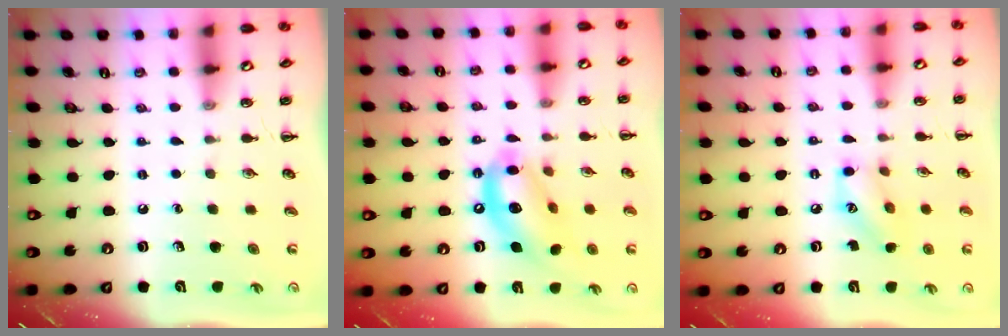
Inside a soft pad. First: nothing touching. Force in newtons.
{"total": 15.1, "press": 14.5, "slide": 4.1}
{"total": 9.3, "press": 9.3, "slide": 0.3}